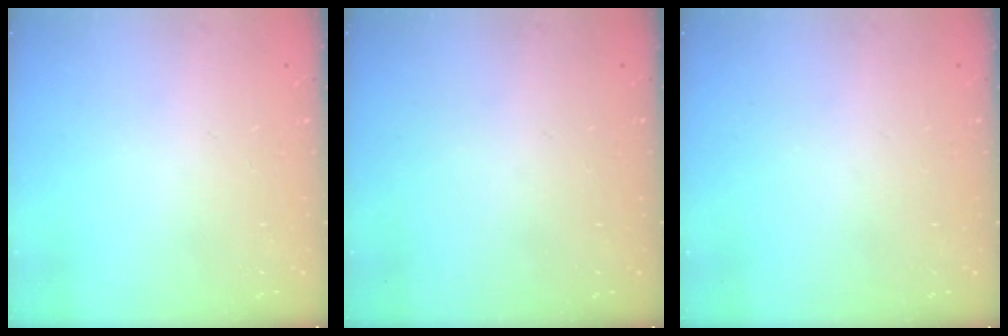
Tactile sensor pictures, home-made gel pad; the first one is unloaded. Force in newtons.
{"total": 0.0}
{"total": 0.0}